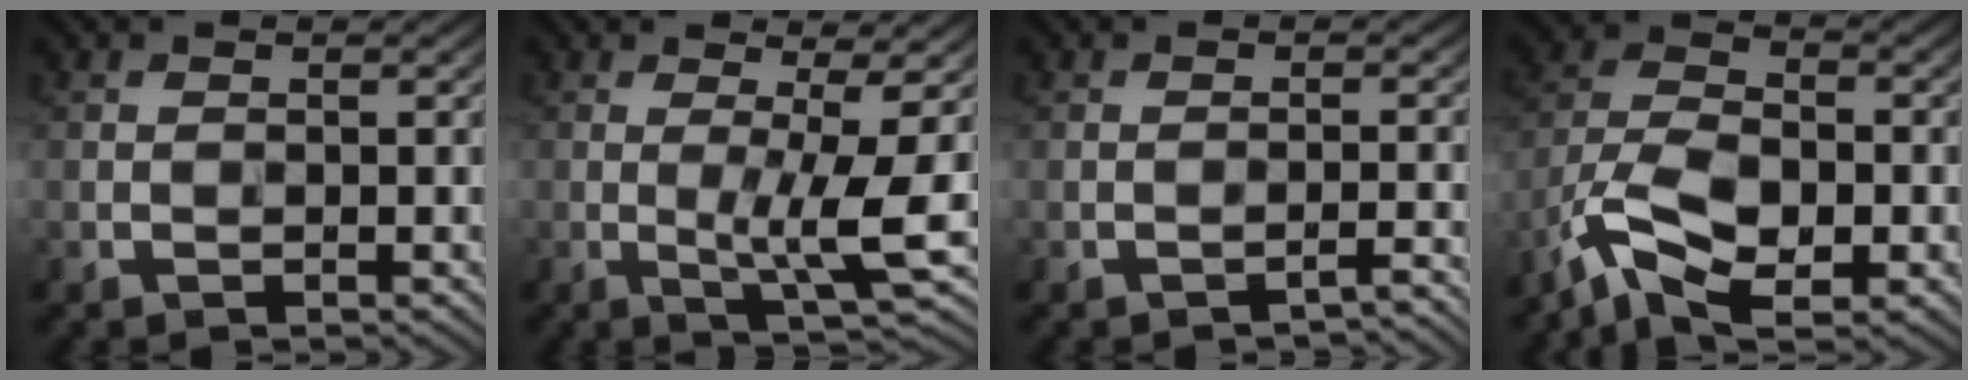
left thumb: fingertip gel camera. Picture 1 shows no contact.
{"total": 6.2, "force": [0.0, 0.6, 6.2], "torque": [-0.112, 0.006, 0.002]}
{"total": 1.6, "force": [-1.5, -0.2, 0.6], "torque": [-0.007, 0.013, -0.027]}
{"total": 10.1, "force": [-5.9, 4.4, 6.8], "torque": [-0.143, -0.003, -0.126]}